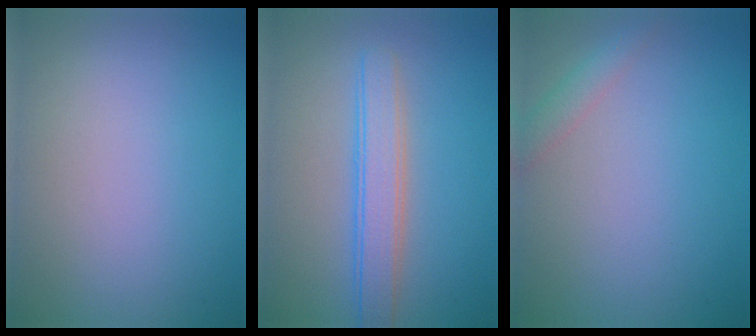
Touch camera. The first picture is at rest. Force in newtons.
{"total": 3.6, "press": 3.6, "slide": 0.2}
{"total": 1.5, "press": 1.5, "slide": 0.1}